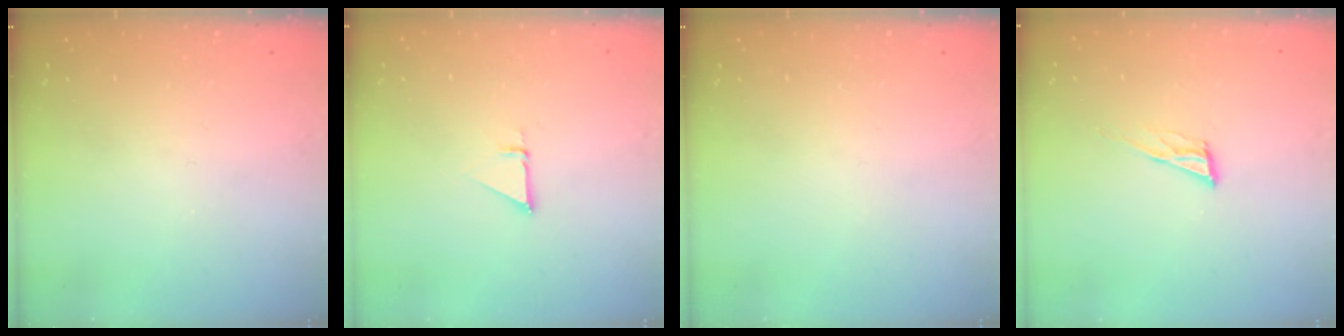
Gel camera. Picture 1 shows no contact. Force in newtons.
{"total": 1.4, "press": 1.4, "slide": 0.0}
{"total": 0.0}
{"total": 8.7, "press": 8.3, "slide": 2.6}